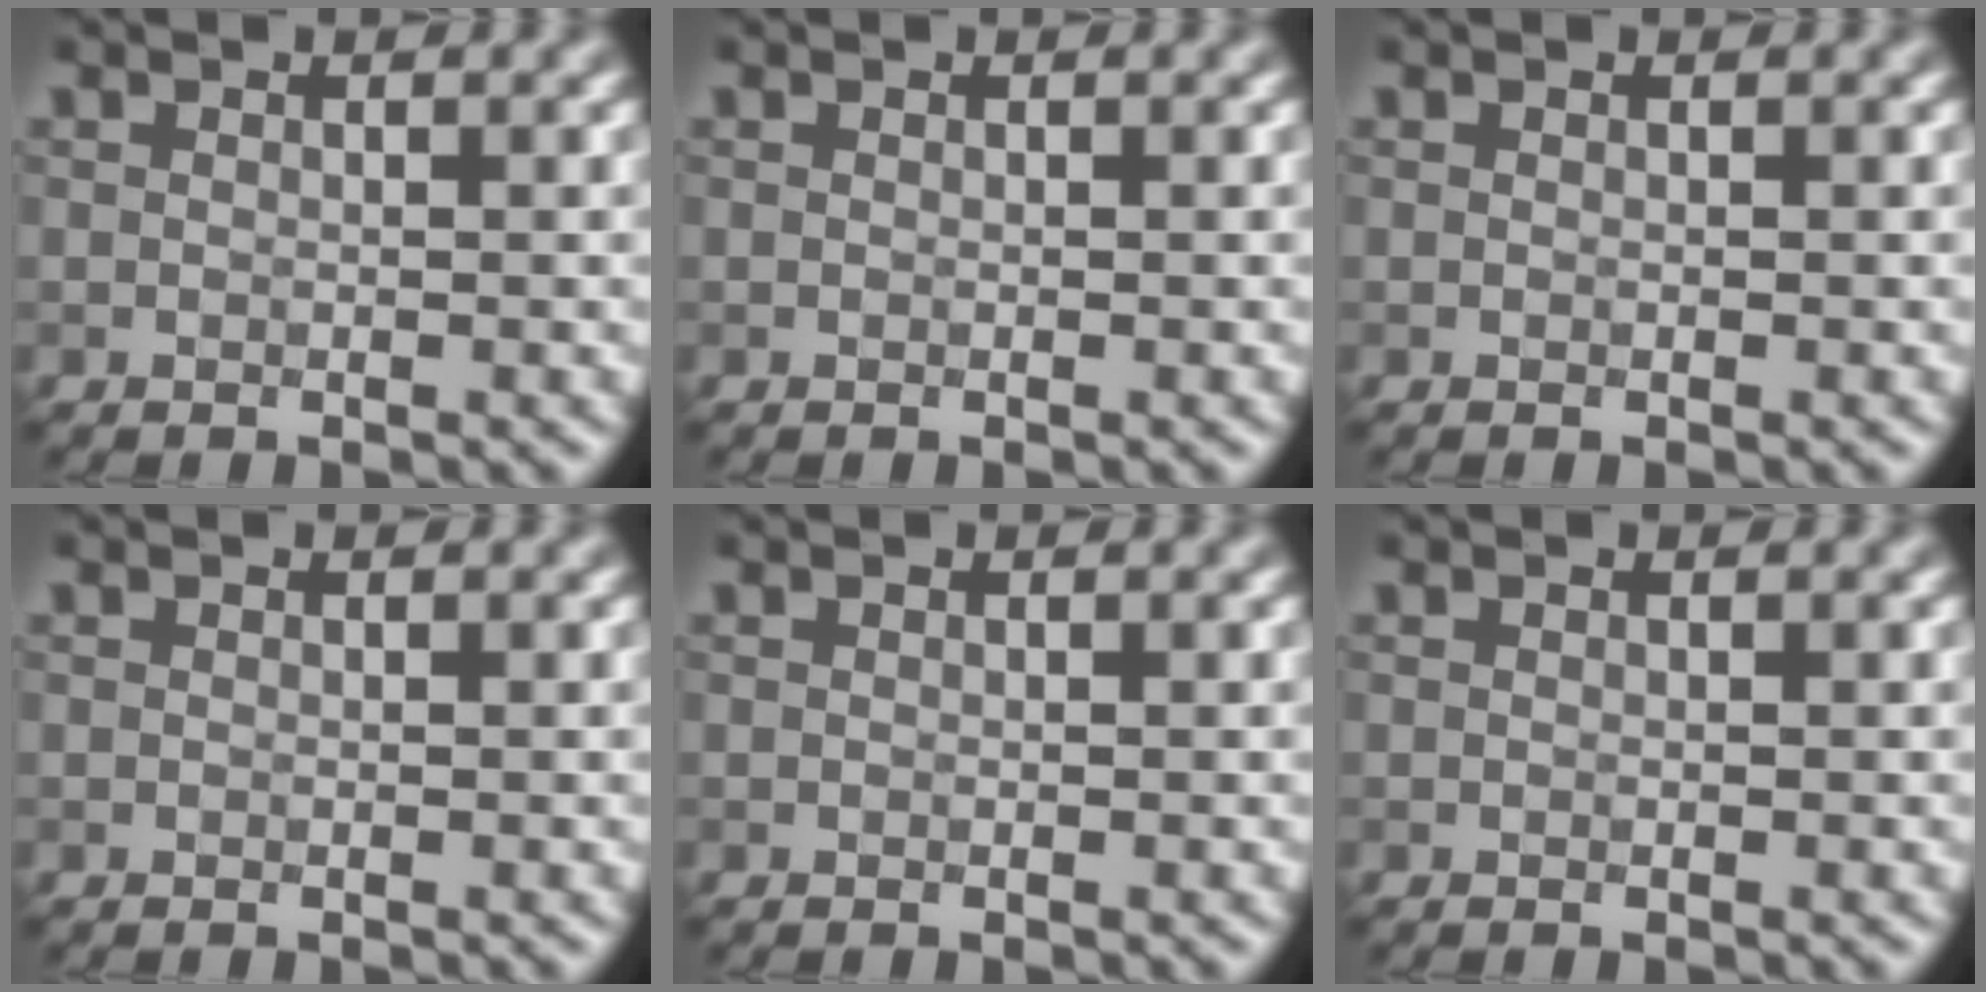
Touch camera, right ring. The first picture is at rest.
{"total": 0.0}
{"total": 0.0}
{"total": 0.0}
{"total": 0.0}
{"total": 0.0}